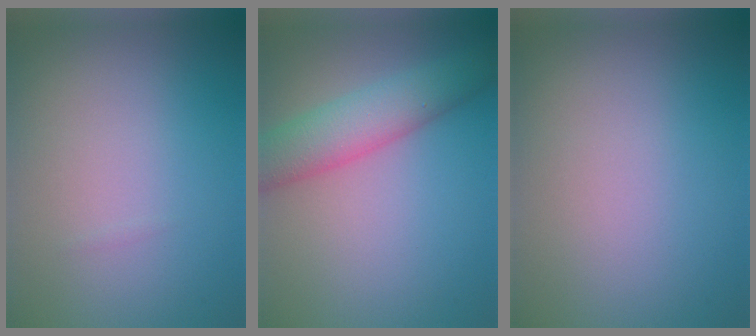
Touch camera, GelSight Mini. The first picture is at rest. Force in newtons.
{"total": 5.6, "press": 5.6, "slide": 0.2}
{"total": 0.0}